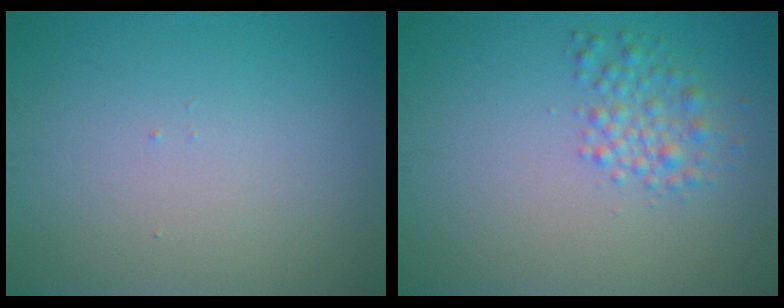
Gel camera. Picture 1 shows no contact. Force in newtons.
{"total": 2.3, "press": 2.3, "slide": 0.1}